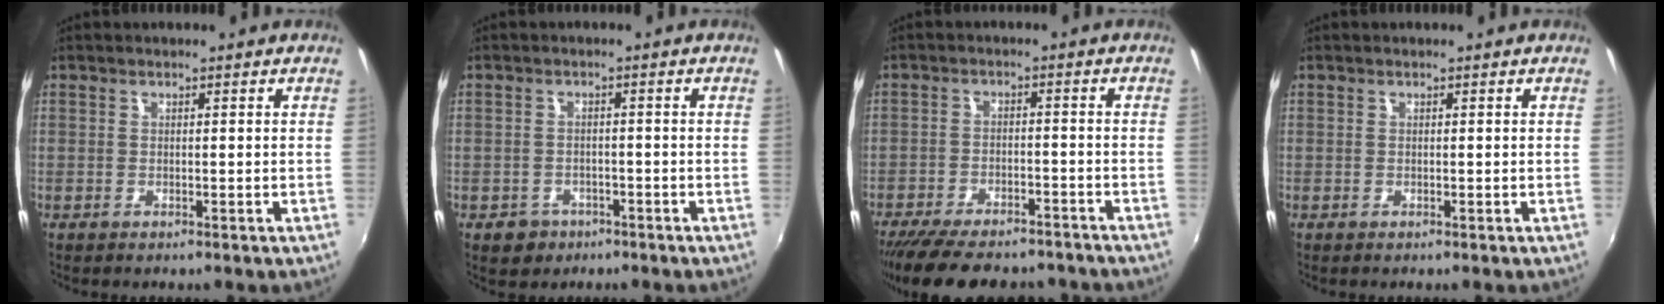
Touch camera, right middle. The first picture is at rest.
{"total": 4.3, "force": [-2.4, 3.4, 0.9], "torque": [-0.031, 0.000, -0.032]}
{"total": 16.4, "force": [-13.6, 5.4, 7.4], "torque": [-0.156, -0.028, -0.195]}
{"total": 0.0}